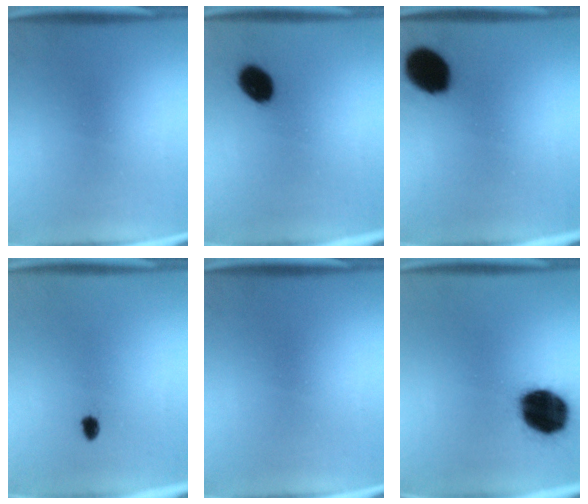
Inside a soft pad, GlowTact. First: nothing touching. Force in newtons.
{"total": 7.7}
{"total": 13.1}
{"total": 1.4}
{"total": 0.0}
{"total": 18.5}